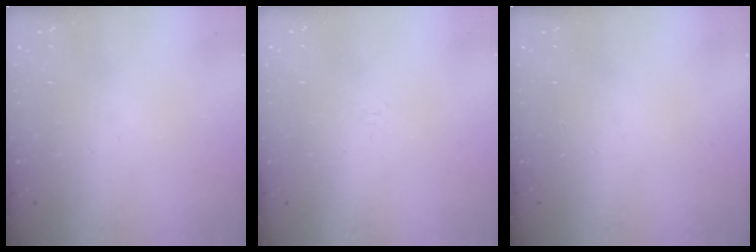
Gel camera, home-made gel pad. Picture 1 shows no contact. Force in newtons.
{"total": 2.6, "press": 2.5, "slide": 0.6}
{"total": 0.0}